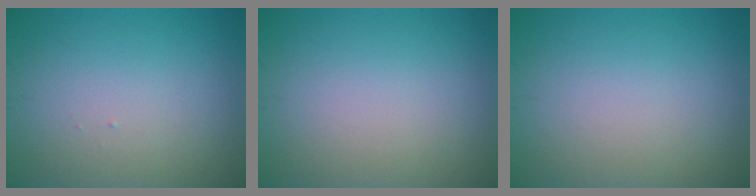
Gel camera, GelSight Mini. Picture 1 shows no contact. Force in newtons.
{"total": 0.0}
{"total": 0.0}